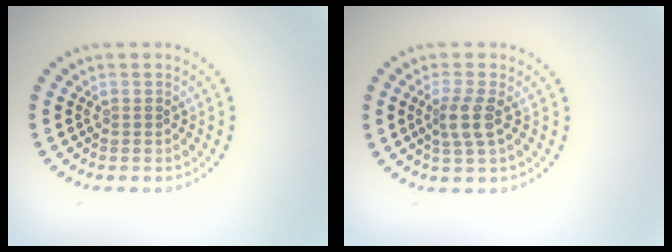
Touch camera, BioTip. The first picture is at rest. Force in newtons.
{"total": 2.3, "press": 1.9, "slide": 1.2}